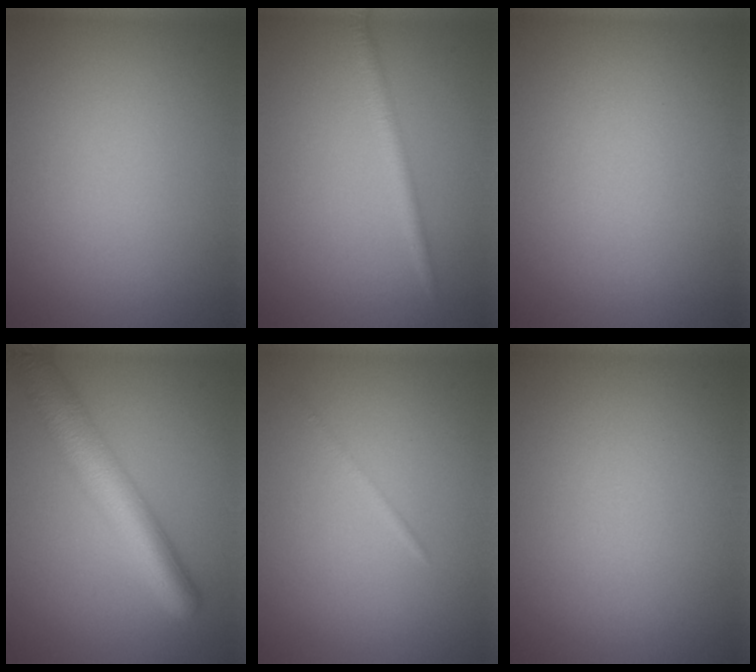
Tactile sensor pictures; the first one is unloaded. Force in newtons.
{"total": 2.0, "press": 2.0, "slide": 0.1}
{"total": 0.0}
{"total": 6.6, "press": 6.6, "slide": 0.2}
{"total": 0.6, "press": 0.6, "slide": 0.0}
{"total": 0.0}